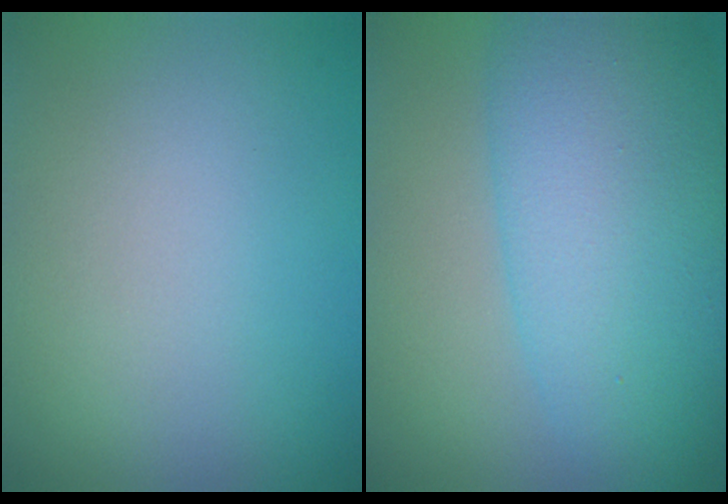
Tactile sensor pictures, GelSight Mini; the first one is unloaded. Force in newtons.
{"total": 9.8, "press": 9.8, "slide": 0.2}